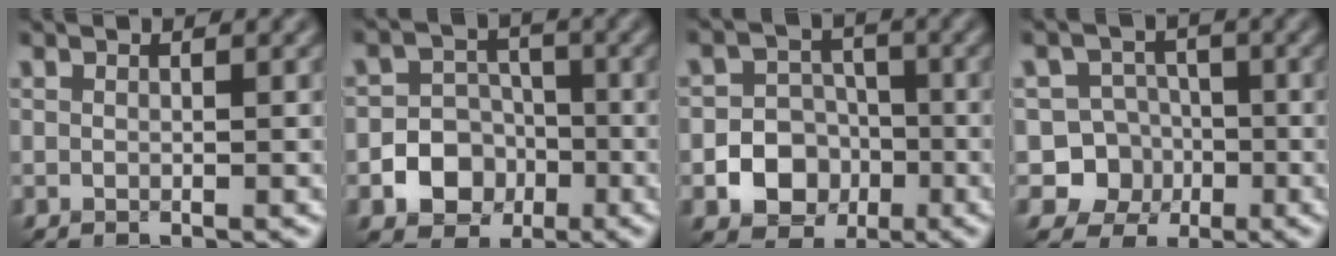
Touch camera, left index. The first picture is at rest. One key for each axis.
{"total": 7.5, "fx": -3.0, "fy": 6.5, "fz": 2.1, "tx": -0.017, "ty": -0.007, "tz": -0.074}
{"total": 8.6, "fx": -3.2, "fy": 7.5, "fz": 2.6, "tx": -0.027, "ty": -0.015, "tz": -0.074}
{"total": 6.5, "fx": -2.2, "fy": 6.0, "fz": 1.1, "tx": -0.001, "ty": 0.003, "tz": -0.062}